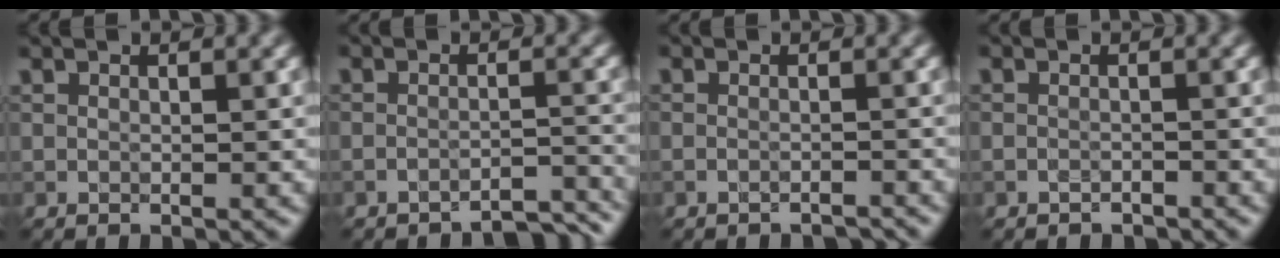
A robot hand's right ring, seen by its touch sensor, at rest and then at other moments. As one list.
[{"total": 3.1, "force": [-3.0, 0.1, 0.6], "torque": [-0.001, 0.003, -0.045]}, {"total": 1.1, "force": [-1.1, 0.0, 0.0], "torque": [0.000, -0.003, -0.020]}, {"total": 0.8, "force": [-0.7, 0.3, -0.2], "torque": [0.006, -0.006, -0.013]}]